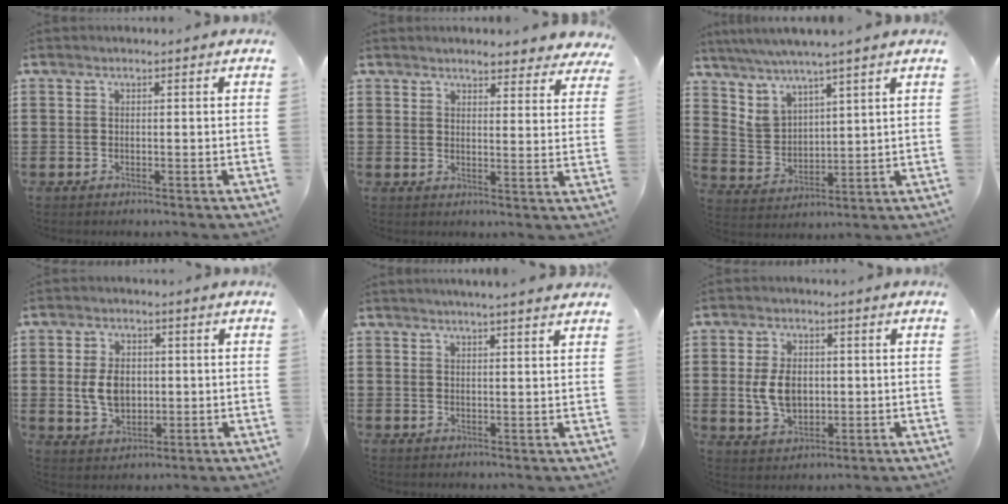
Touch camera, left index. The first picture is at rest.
{"total": 3.4, "force": [3.4, 0.1, 0.4], "torque": [-0.011, -0.014, 0.060]}
{"total": 3.8, "force": [3.5, 0.7, 1.3], "torque": [-0.040, -0.012, 0.062]}
{"total": 5.8, "force": [0.1, 4.0, 4.3], "torque": [-0.094, 0.004, -0.004]}
{"total": 2.3, "force": [2.2, -0.4, 0.8], "torque": [-0.020, -0.002, 0.041]}
{"total": 6.4, "force": [0.2, 4.2, 4.8], "torque": [-0.103, 0.005, -0.003]}